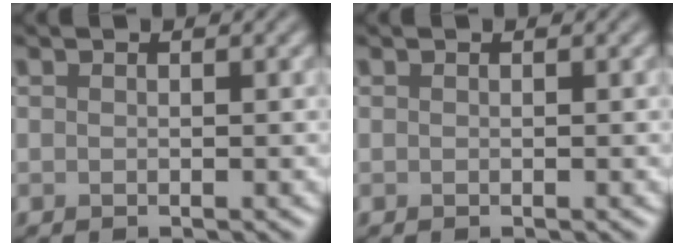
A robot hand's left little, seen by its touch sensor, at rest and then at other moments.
{"total": 0.0}